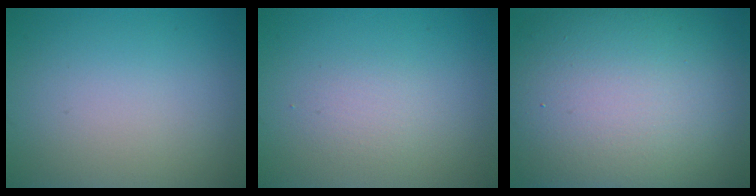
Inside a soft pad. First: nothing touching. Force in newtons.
{"total": 1.4, "press": 1.4, "slide": 0.1}
{"total": 17.4, "press": 17.4, "slide": 1.0}